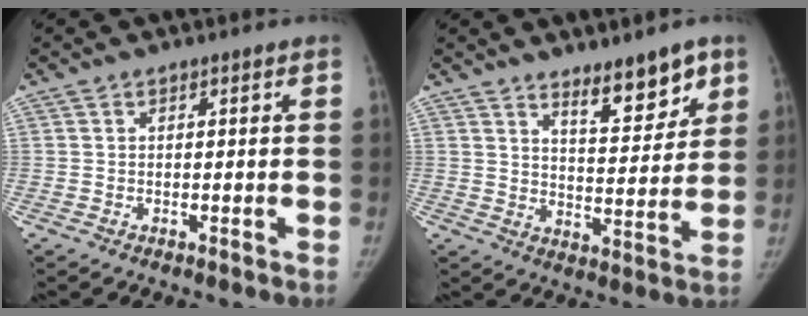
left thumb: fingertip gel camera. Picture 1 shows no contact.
{"total": 9.5, "force": [6.6, 3.3, 6.0], "torque": [-0.058, -0.052, 0.105]}